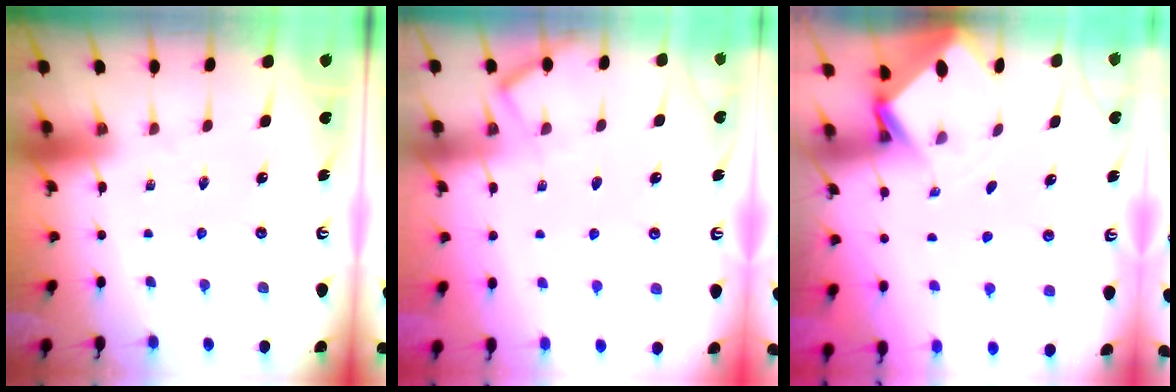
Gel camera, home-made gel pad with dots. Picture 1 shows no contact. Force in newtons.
{"total": 4.9, "press": 4.9, "slide": 0.7}
{"total": 2.9, "press": 2.9, "slide": 0.3}